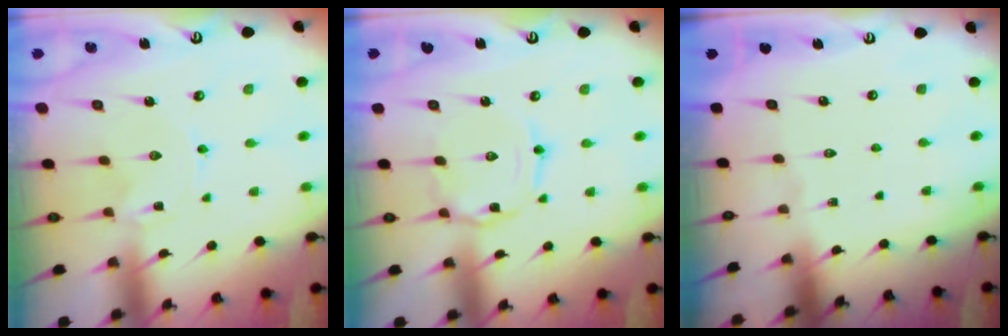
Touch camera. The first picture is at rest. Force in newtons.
{"total": 2.0, "press": 2.0, "slide": 0.2}
{"total": 0.0}